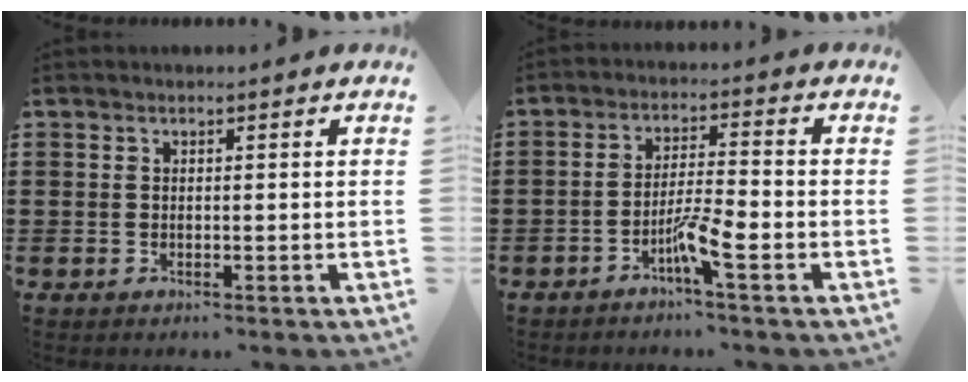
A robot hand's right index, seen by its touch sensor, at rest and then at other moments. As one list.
[{"total": 5.1, "force": [-2.8, 0.2, 4.2], "torque": [-0.093, -0.011, -0.056]}]